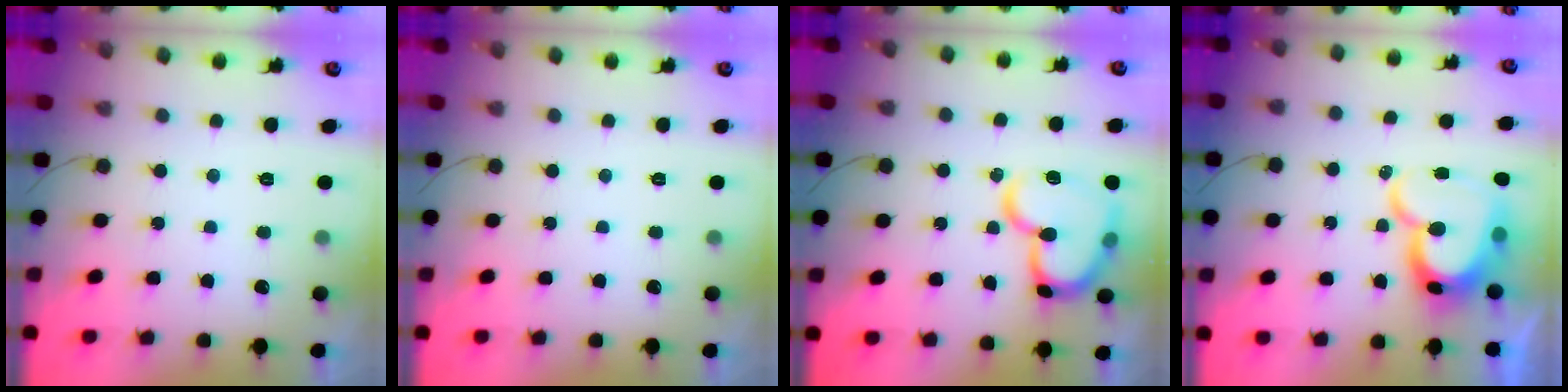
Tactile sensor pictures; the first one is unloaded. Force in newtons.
{"total": 0.0}
{"total": 18.3, "press": 18.2, "slide": 2.0}
{"total": 19.0, "press": 18.9, "slide": 1.9}